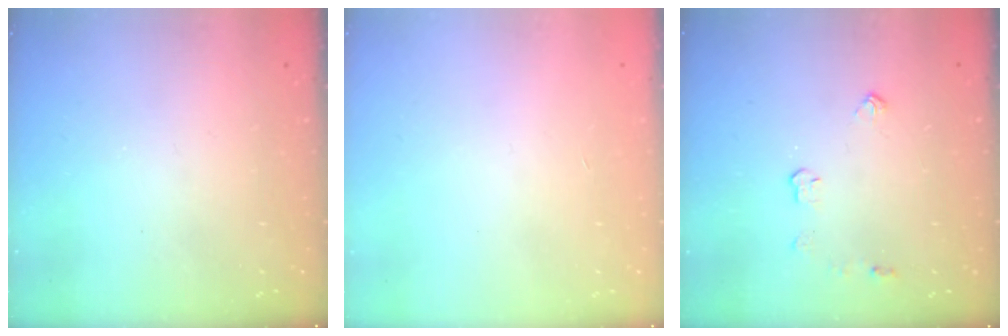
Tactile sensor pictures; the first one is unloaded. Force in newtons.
{"total": 0.0}
{"total": 3.7, "press": 3.6, "slide": 0.6}